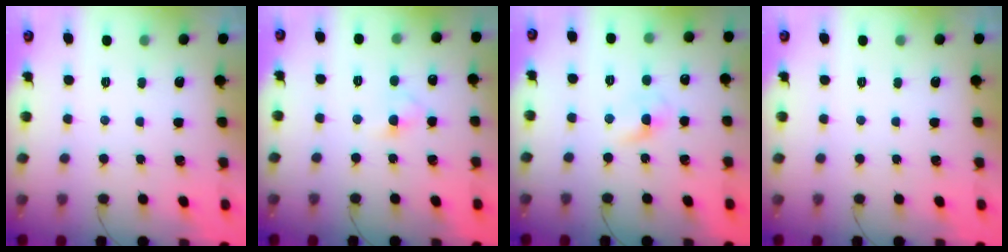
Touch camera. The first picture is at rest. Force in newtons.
{"total": 3.0, "press": 2.8, "slide": 1.3}
{"total": 2.4, "press": 2.2, "slide": 1.0}
{"total": 0.0}